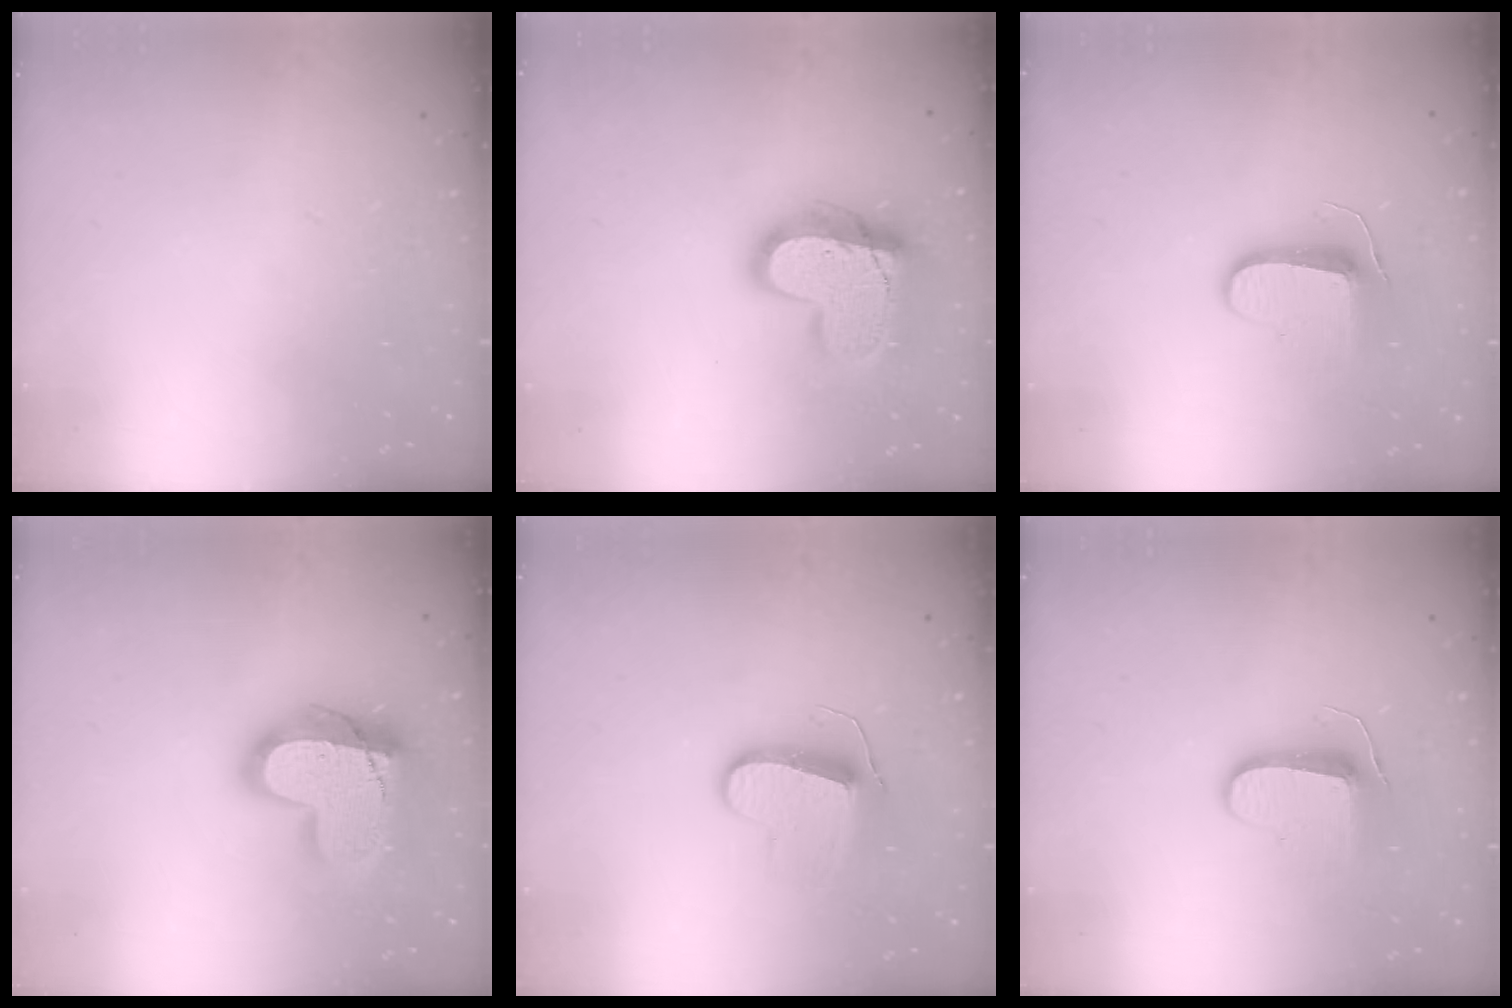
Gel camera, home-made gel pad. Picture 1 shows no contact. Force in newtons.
{"total": 19.1, "press": 19.0, "slide": 1.8}
{"total": 9.5, "press": 9.5, "slide": 0.8}
{"total": 21.4, "press": 21.3, "slide": 1.7}
{"total": 10.6, "press": 10.6, "slide": 0.2}
{"total": 9.5, "press": 9.5, "slide": 0.8}